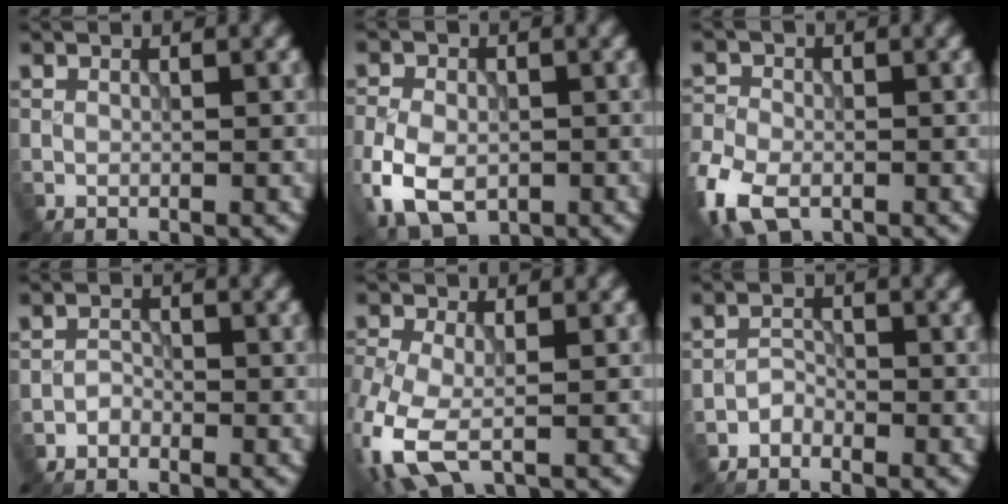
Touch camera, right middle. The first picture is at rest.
{"total": 7.1, "force": [-2.7, 4.8, 4.5], "torque": [-0.103, -0.019, -0.055]}
{"total": 6.9, "force": [-3.4, 4.3, 4.2], "torque": [-0.104, -0.017, -0.077]}
{"total": 1.0, "force": [-0.8, 0.5, 0.1], "torque": [-0.001, 0.002, -0.017]}
{"total": 6.7, "force": [-2.4, 4.0, 4.8], "torque": [-0.131, -0.022, -0.052]}
{"total": 1.2, "force": [-1.1, 0.6, 0.1], "torque": [0.001, 0.005, -0.022]}